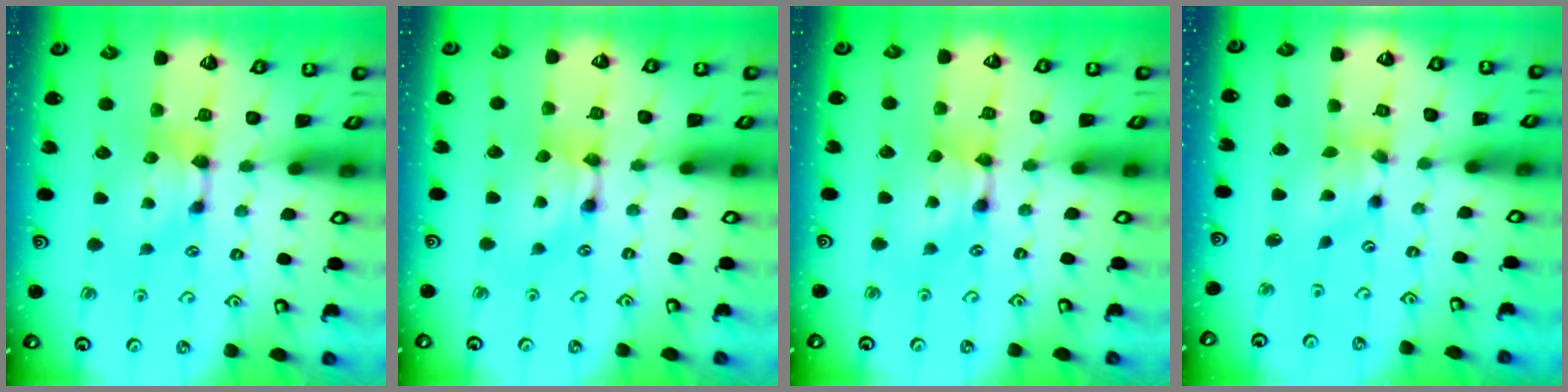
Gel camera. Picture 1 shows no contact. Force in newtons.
{"total": 1.5, "press": 1.5, "slide": 0.2}
{"total": 1.6, "press": 1.6, "slide": 0.2}
{"total": 3.4, "press": 3.0, "slide": 1.7}